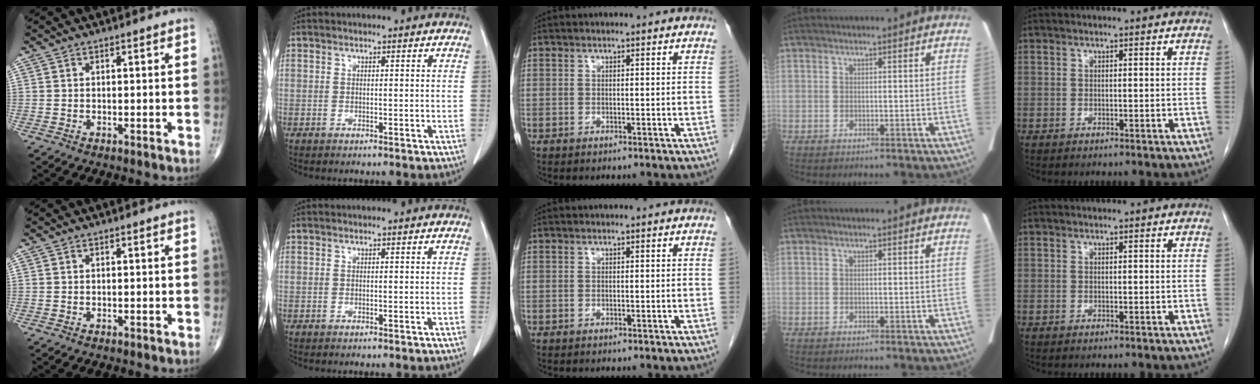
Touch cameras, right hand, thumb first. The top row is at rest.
{}